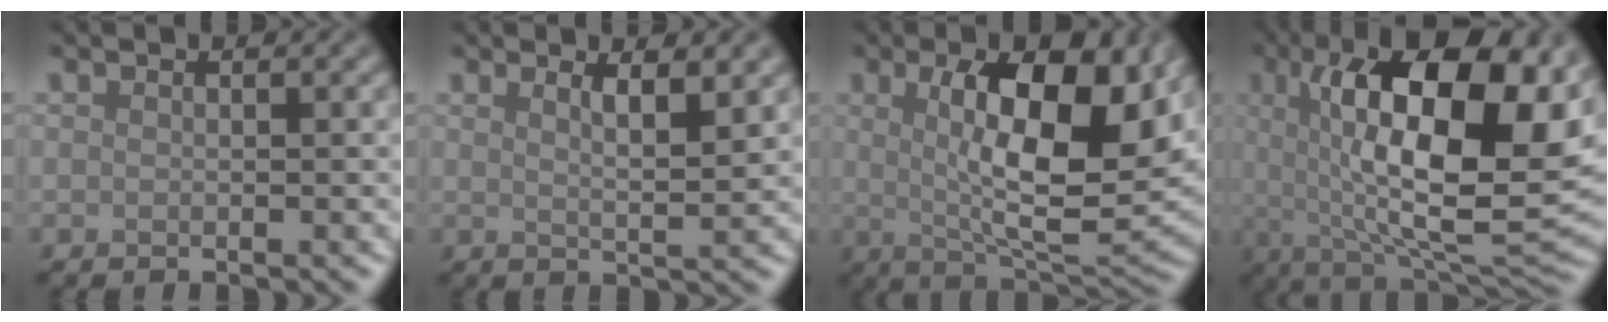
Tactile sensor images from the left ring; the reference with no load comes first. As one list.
[{"total": 2.8, "force": [1.5, 0.5, 2.3], "torque": [-0.031, -0.001, 0.024]}, {"total": 10.8, "force": [2.2, 3.9, 9.8], "torque": [-0.144, 0.000, 0.039]}, {"total": 16.8, "force": [3.0, 6.5, 15.2], "torque": [-0.228, 0.005, 0.043]}]